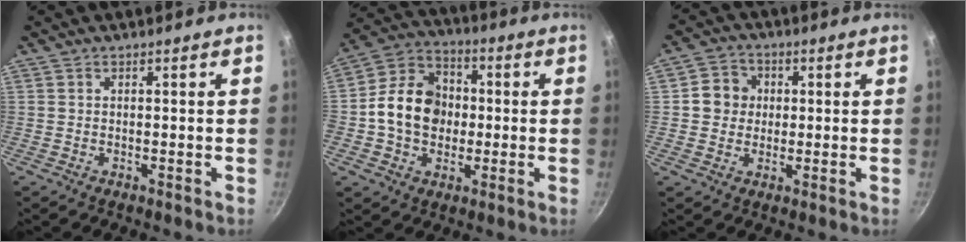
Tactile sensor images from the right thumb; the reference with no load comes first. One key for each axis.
{"total": 13.9, "fx": -0.5, "fy": 11.2, "fz": 8.2, "tx": -0.113, "ty": 0.024, "tz": -0.025}
{"total": 6.1, "fx": 0.8, "fy": 5.7, "fz": 2.2, "tx": -0.002, "ty": 0.006, "tz": 0.001}